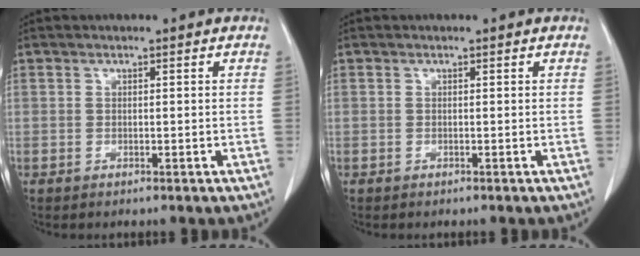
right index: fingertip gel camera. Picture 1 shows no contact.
{"total": 0.0}